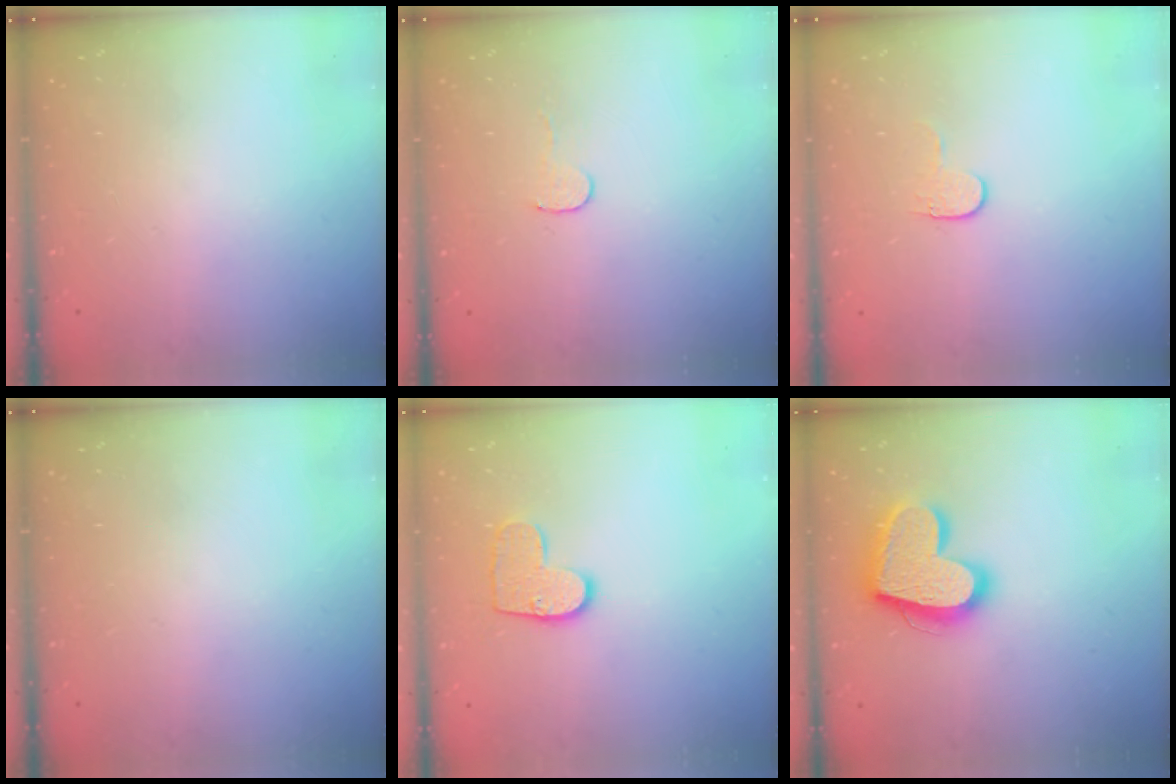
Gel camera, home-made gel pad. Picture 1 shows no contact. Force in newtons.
{"total": 4.1, "press": 4.1, "slide": 0.3}
{"total": 3.6, "press": 3.6, "slide": 0.4}
{"total": 0.0}
{"total": 9.8, "press": 9.8, "slide": 0.4}
{"total": 19.5, "press": 19.4, "slide": 1.6}